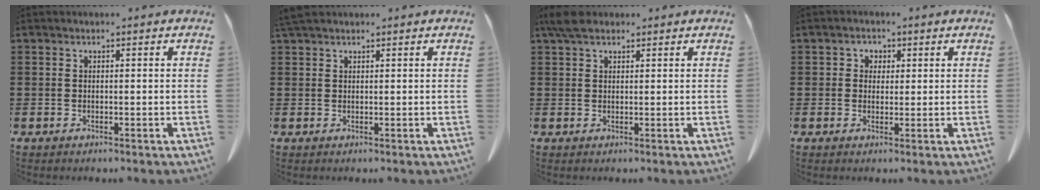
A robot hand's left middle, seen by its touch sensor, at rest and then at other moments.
{"total": 1.8, "force": [1.5, 0.4, 0.8], "torque": [-0.021, 0.002, 0.029]}
{"total": 3.4, "force": [2.3, 1.5, 2.0], "torque": [-0.047, 0.007, 0.044]}
{"total": 1.6, "force": [0.4, 1.5, 0.4], "torque": [-0.014, 0.008, 0.006]}